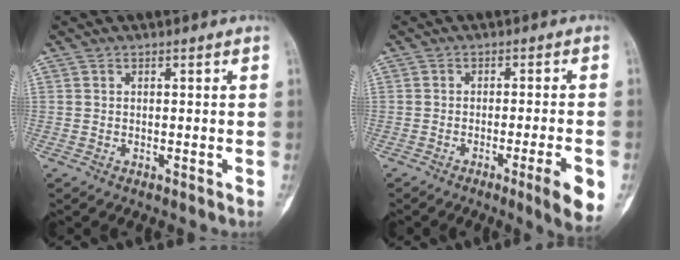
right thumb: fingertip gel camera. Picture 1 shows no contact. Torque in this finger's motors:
{"motor_torque": [1.03, 0.22, 0.45, -0.66, 0.25]}